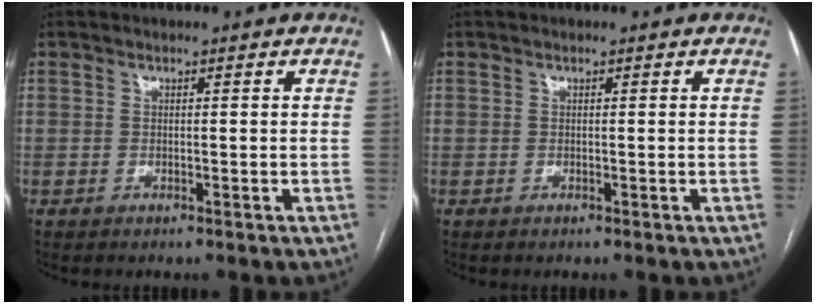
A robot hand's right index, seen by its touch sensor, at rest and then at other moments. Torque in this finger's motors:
{"motor_torque": [0.00, 0.00, 0.00, 0.00]}